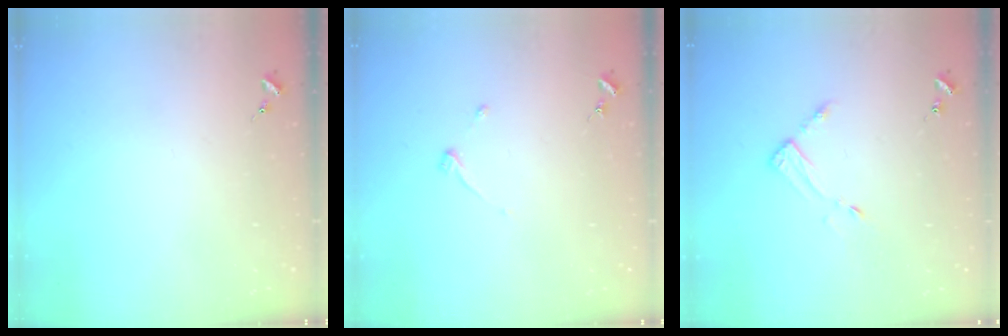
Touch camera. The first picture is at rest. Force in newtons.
{"total": 3.3, "press": 3.3, "slide": 0.4}
{"total": 4.2, "press": 4.2, "slide": 0.5}